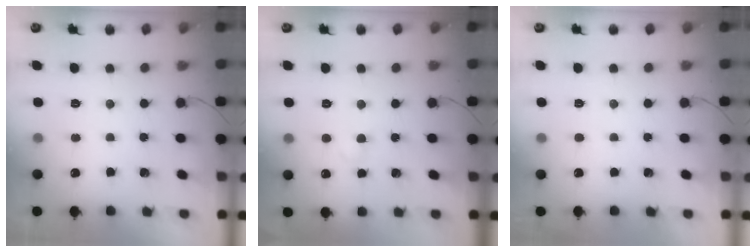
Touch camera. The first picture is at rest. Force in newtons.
{"total": 1.8, "press": 1.5, "slide": 1.0}
{"total": 1.0, "press": 0.9, "slide": 0.2}